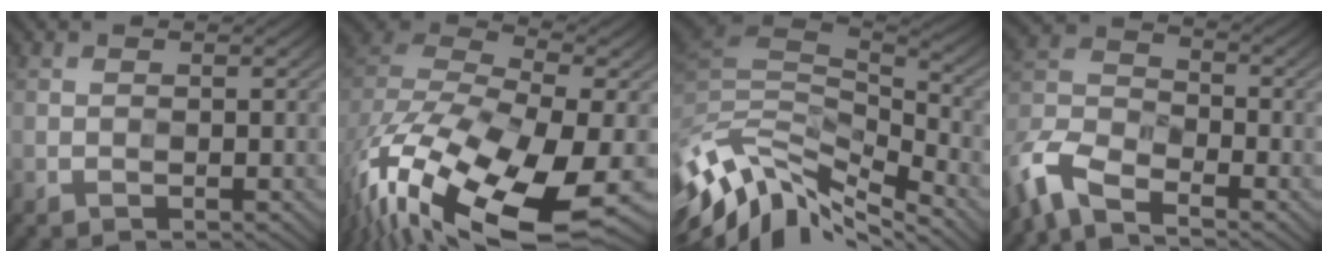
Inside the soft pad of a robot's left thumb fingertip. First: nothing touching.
{"total": 18.7, "force": [-9.2, 8.9, 13.7], "torque": [-0.323, -0.058, -0.136]}
{"total": 13.1, "force": [-7.9, 4.6, 9.4], "torque": [-0.214, -0.009, -0.128]}
{"total": 9.1, "force": [-6.9, 3.4, 4.9], "torque": [-0.112, -0.009, -0.156]}